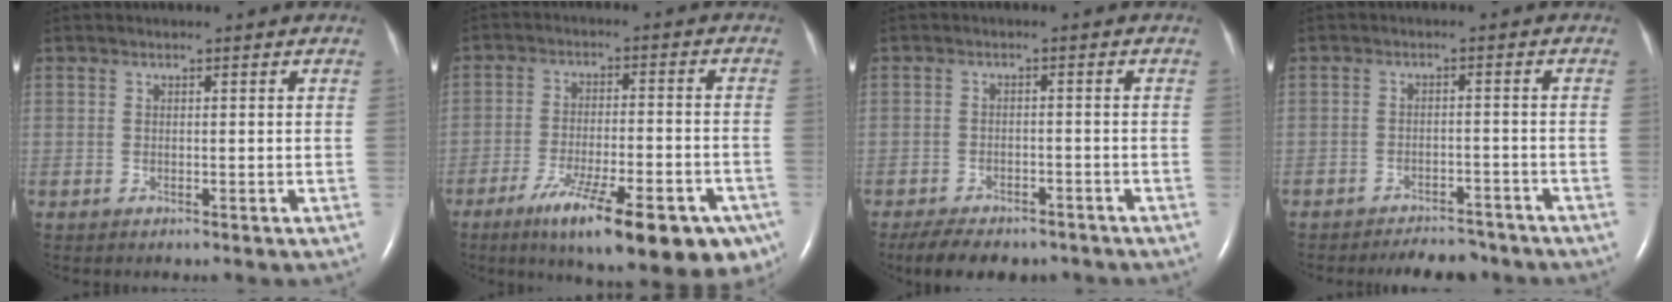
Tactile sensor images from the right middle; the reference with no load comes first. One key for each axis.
{"total": 19.9, "fx": -12.3, "fy": 5.1, "fz": 14.8, "tx": -0.164, "ty": -0.016, "tz": -0.178}
{"total": 10.6, "fx": -8.5, "fy": 4.5, "fz": 4.6, "tx": -0.080, "ty": -0.003, "tz": -0.119}
{"total": 6.8, "fx": -6.2, "fy": 2.3, "fz": 1.6, "tx": -0.021, "ty": -0.003, "tz": -0.084}